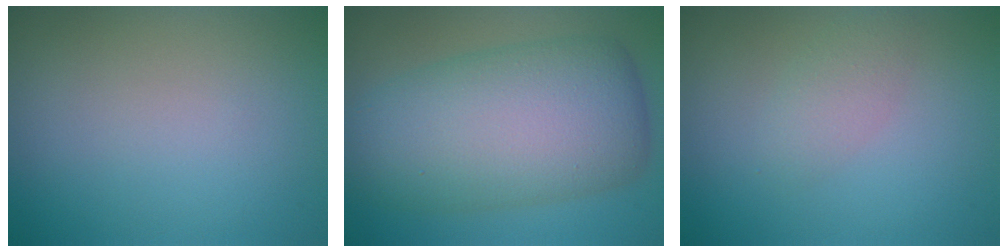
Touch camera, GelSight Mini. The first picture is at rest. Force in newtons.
{"total": 11.4, "press": 11.4, "slide": 0.2}
{"total": 1.8, "press": 1.8, "slide": 0.1}